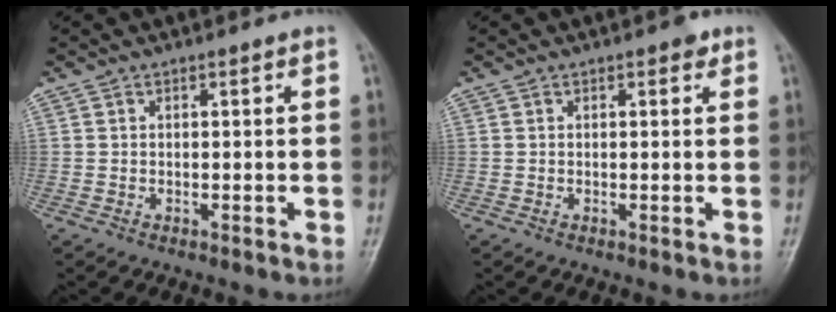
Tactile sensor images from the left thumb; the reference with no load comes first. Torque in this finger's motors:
{"motor_torque": [0.41, 0.04, 0.36, -0.13, 0.00]}